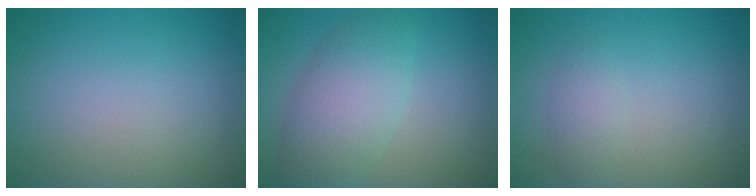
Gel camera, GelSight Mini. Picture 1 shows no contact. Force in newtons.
{"total": 5.5, "press": 5.5, "slide": 0.2}
{"total": 1.5, "press": 1.5, "slide": 0.1}